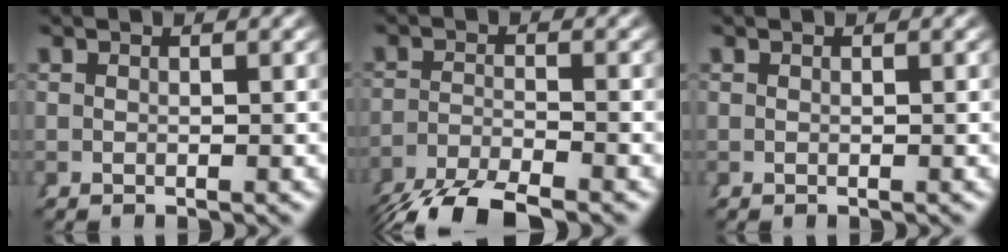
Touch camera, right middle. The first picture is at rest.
{"total": 5.5, "force": [-4.9, 0.8, 2.3], "torque": [-0.032, -0.007, -0.077]}
{"total": 0.0}